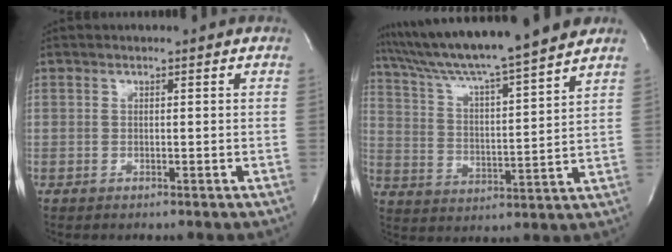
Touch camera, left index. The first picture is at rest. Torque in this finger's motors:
{"motor_torque": [0.29, -0.43, 0.83, 0.21]}